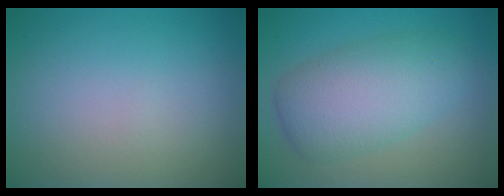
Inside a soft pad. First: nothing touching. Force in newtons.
{"total": 6.1, "press": 6.1, "slide": 0.2}